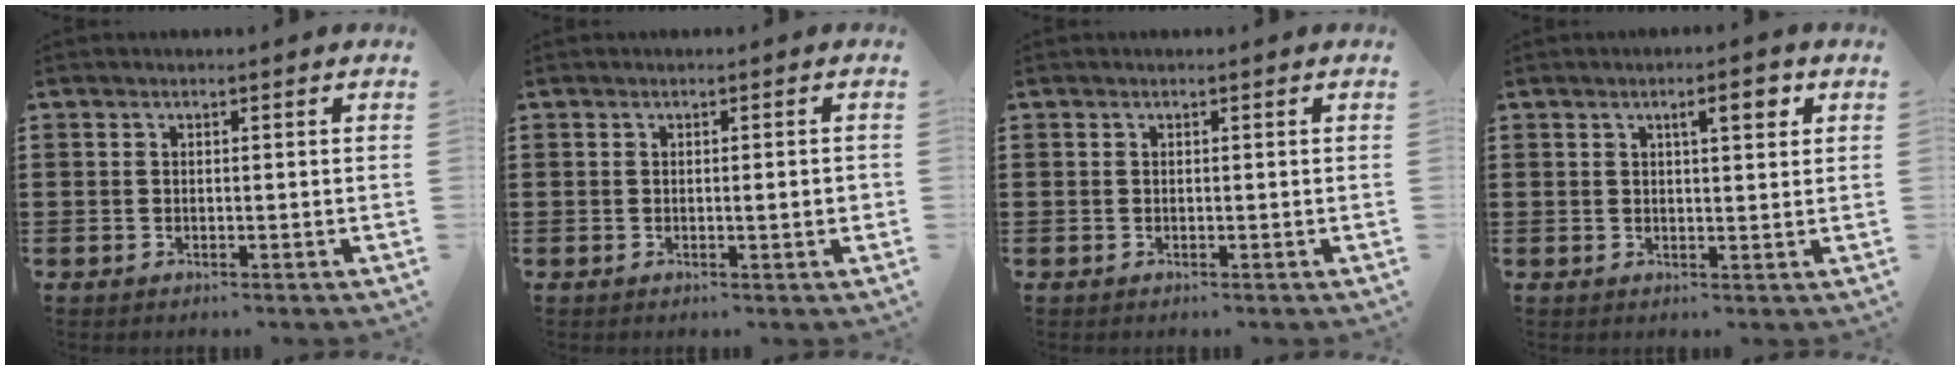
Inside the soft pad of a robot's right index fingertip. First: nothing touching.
{"total": 1.8, "force": [-0.2, 0.1, 1.8], "torque": [-0.029, -0.004, -0.004]}
{"total": 0.0}
{"total": 3.8, "force": [1.5, 0.8, 3.4], "torque": [-0.054, 0.002, 0.019]}